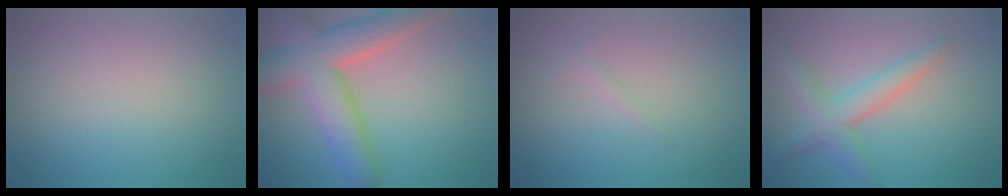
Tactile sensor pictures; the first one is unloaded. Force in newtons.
{"total": 9.2, "press": 9.2, "slide": 0.5}
{"total": 0.6, "press": 0.6, "slide": 0.1}
{"total": 3.9, "press": 3.9, "slide": 0.1}